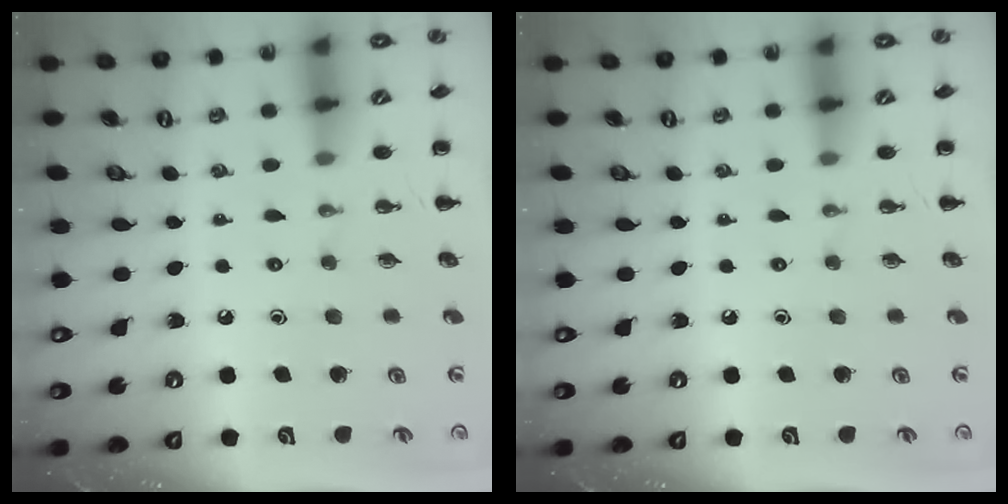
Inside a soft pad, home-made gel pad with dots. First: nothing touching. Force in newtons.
{"total": 0.0}